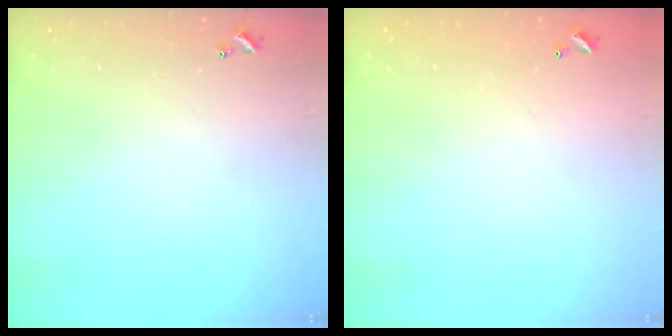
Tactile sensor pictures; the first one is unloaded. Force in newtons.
{"total": 2.8, "press": 2.8, "slide": 0.1}